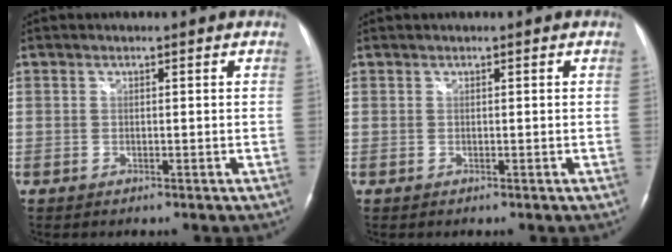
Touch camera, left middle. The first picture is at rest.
{"total": 0.0}